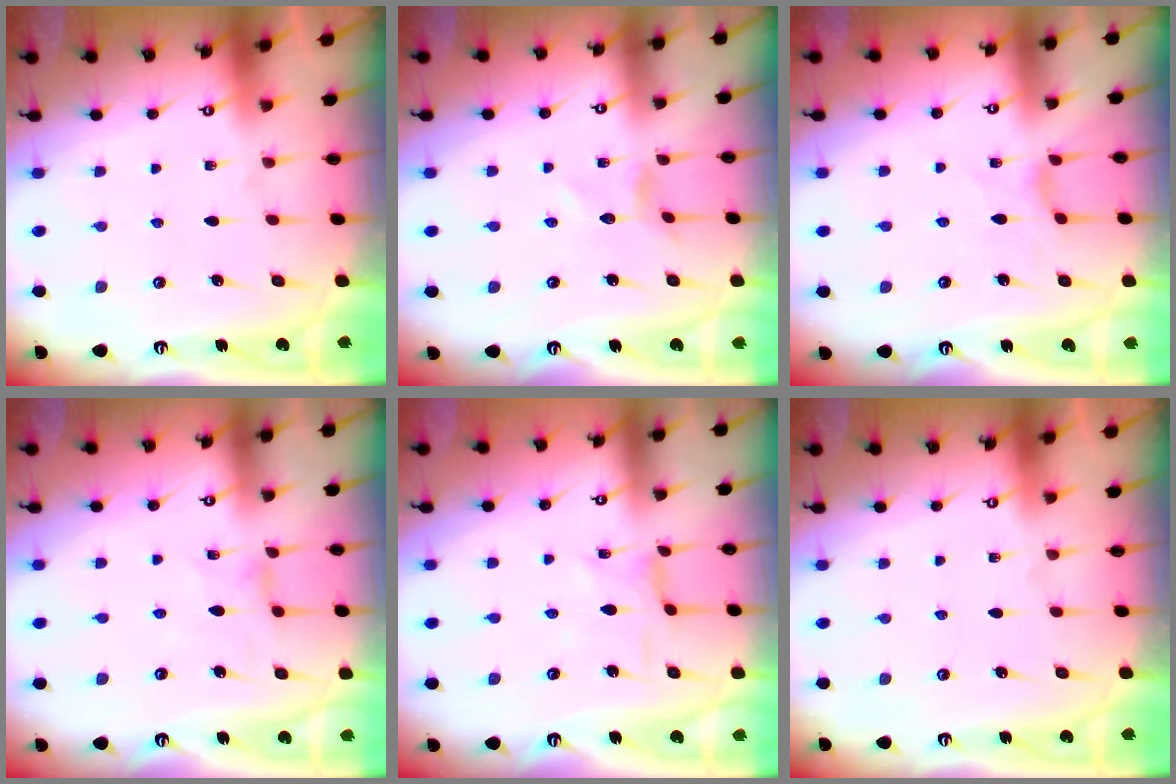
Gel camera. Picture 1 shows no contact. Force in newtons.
{"total": 2.2, "press": 2.2, "slide": 0.1}
{"total": 2.3, "press": 2.3, "slide": 0.4}
{"total": 1.0, "press": 0.9, "slide": 0.2}
{"total": 1.3, "press": 1.2, "slide": 0.1}
{"total": 0.0}